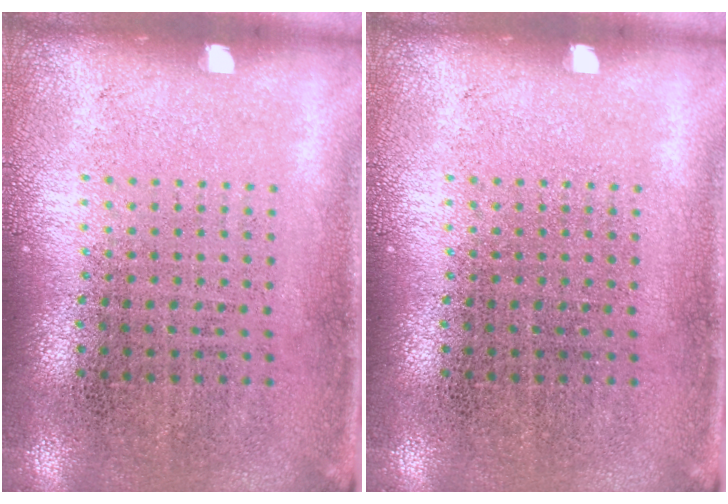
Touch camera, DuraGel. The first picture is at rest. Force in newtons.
{"total": 0.0}